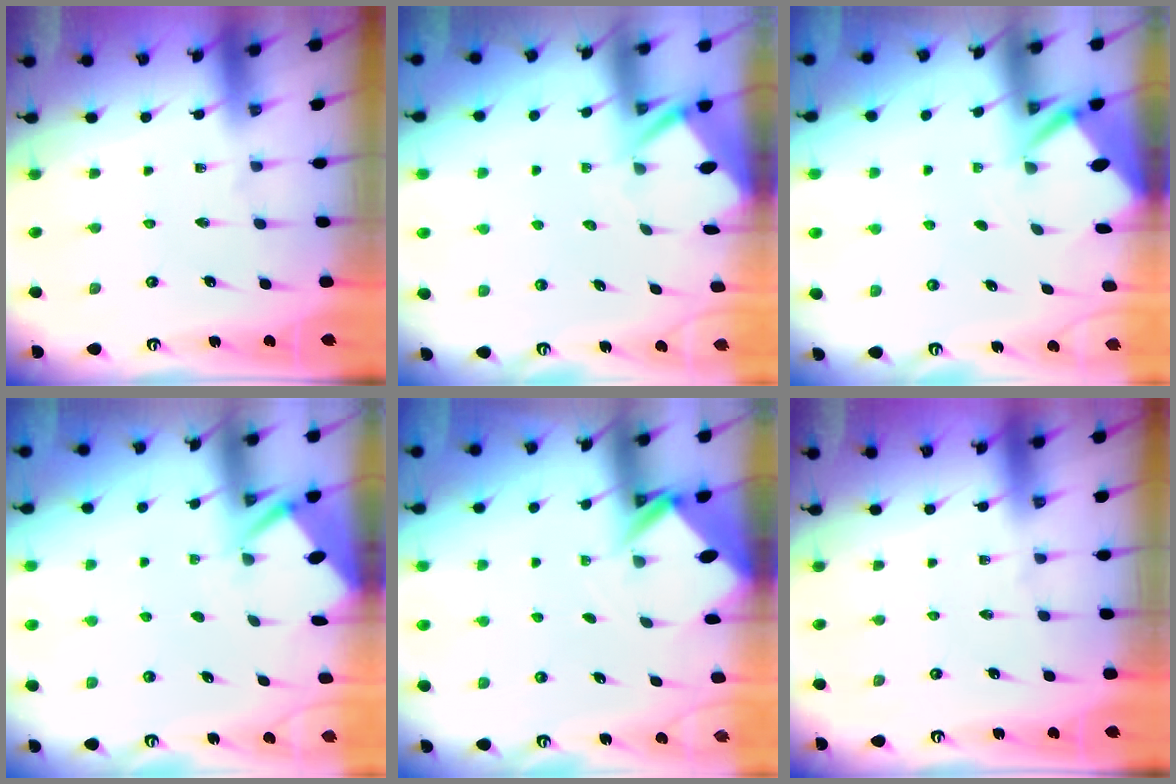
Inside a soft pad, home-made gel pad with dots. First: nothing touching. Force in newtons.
{"total": 3.5, "press": 3.5, "slide": 0.3}
{"total": 2.6, "press": 2.6, "slide": 0.3}
{"total": 2.8, "press": 2.8, "slide": 0.3}
{"total": 2.5, "press": 2.5, "slide": 0.1}
{"total": 0.0}